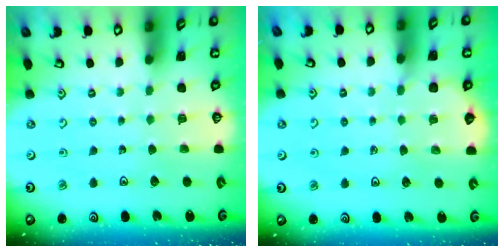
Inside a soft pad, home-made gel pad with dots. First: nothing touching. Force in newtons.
{"total": 2.4, "press": 2.4, "slide": 0.2}